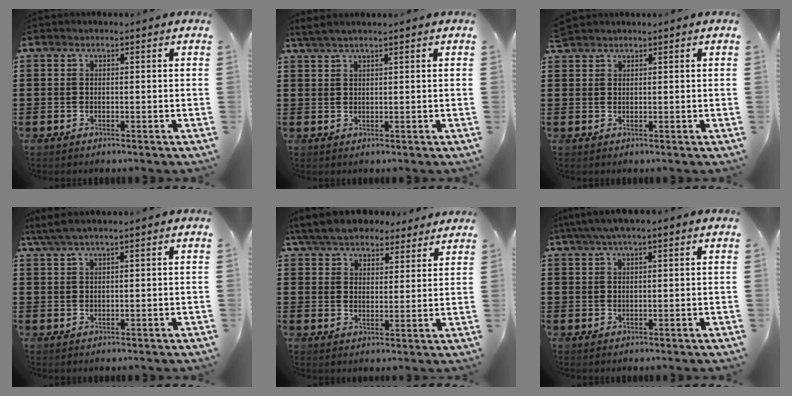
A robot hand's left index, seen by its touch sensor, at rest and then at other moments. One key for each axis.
{"total": 2.0, "fx": 1.6, "fy": 0.0, "fz": 1.2, "tx": -0.024, "ty": 0.001, "tz": 0.031}
{"total": 1.6, "fx": 1.5, "fy": 0.4, "fz": 0.3, "tx": -0.009, "ty": 0.002, "tz": 0.031}
{"total": 3.2, "fx": 2.3, "fy": 0.2, "fz": 2.3, "tx": -0.048, "ty": 0.003, "tz": 0.042}
{"total": 6.9, "fx": 6.3, "fy": 1.9, "fz": 1.9, "tx": -0.063, "ty": -0.015, "tz": 0.117}
{"total": 3.3, "fx": 2.1, "fy": 0.6, "fz": 2.5, "tx": -0.050, "ty": 0.006, "tz": 0.038}